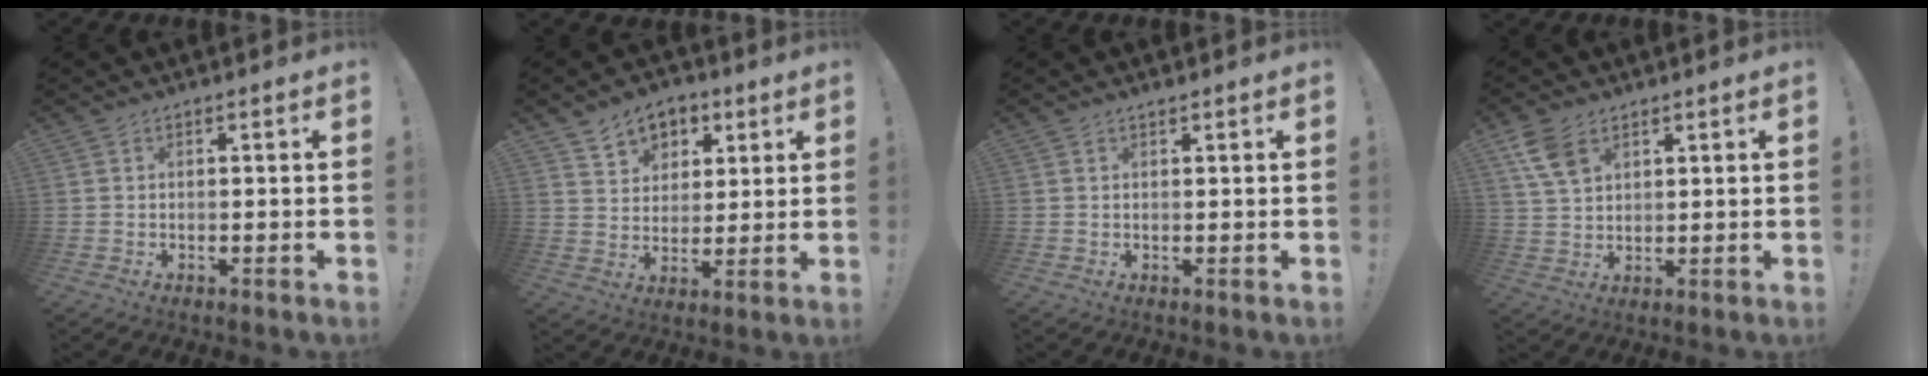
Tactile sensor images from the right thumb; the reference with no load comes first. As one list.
[{"total": 8.3, "force": [4.7, 6.5, 2.2], "torque": [-0.028, -0.033, 0.092]}, {"total": 0.7, "force": [0.7, 0.1, 0.2], "torque": [0.000, -0.002, 0.013]}, {"total": 8.2, "force": [4.3, 5.1, 4.7], "torque": [-0.093, -0.009, 0.087]}]